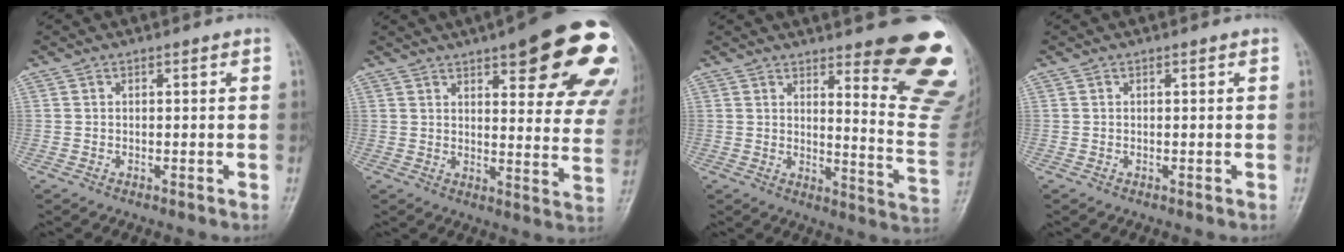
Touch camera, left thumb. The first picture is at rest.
{"total": 25.4, "force": [14.2, 7.4, 19.7], "torque": [-0.191, -0.033, 0.171]}
{"total": 18.3, "force": [12.2, 3.6, 13.2], "torque": [-0.127, -0.098, 0.147]}
{"total": 0.0}